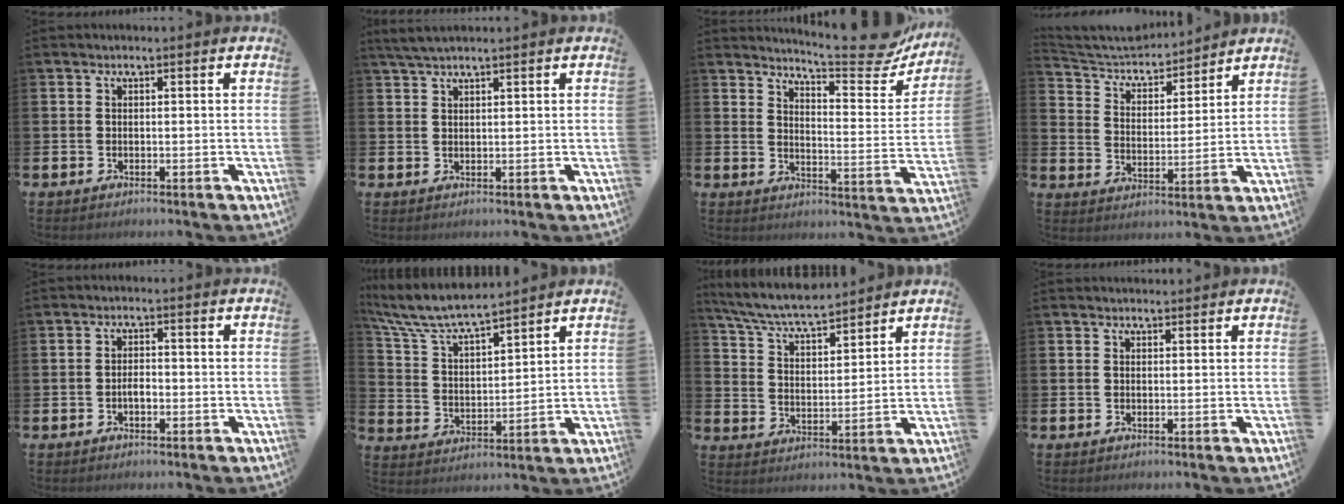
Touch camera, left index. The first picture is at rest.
{"total": 2.5, "force": [2.2, 0.3, 1.2], "torque": [-0.032, 0.005, 0.043]}
{"total": 8.3, "force": [7.8, 0.6, 2.8], "torque": [-0.043, -0.069, 0.130]}
{"total": 5.8, "force": [5.5, 1.5, 0.8], "torque": [-0.050, -0.040, 0.093]}
{"total": 1.7, "force": [-0.5, 0.9, 1.4], "torque": [-0.013, -0.001, -0.013]}
{"total": 7.9, "force": [7.3, 1.0, 2.7], "torque": [-0.087, -0.041, 0.130]}
{"total": 7.0, "force": [6.6, 0.8, 2.2], "torque": [-0.072, -0.036, 0.117]}
{"total": 0.9, "force": [0.9, 0.2, 0.2], "torque": [0.007, -0.002, 0.013]}